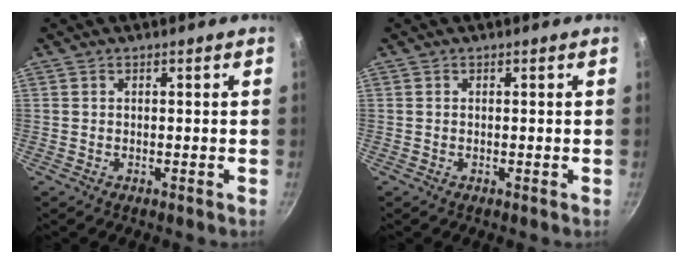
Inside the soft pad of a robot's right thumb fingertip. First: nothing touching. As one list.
[{"total": 0.0}]